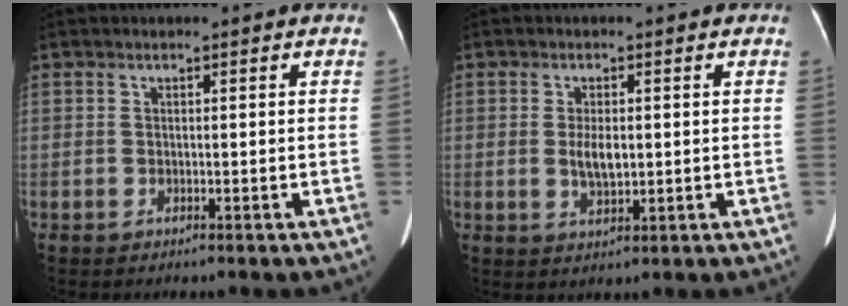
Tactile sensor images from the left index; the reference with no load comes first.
{"total": 3.5, "force": [0.1, 1.4, 3.2], "torque": [-0.066, -0.001, 0.007]}